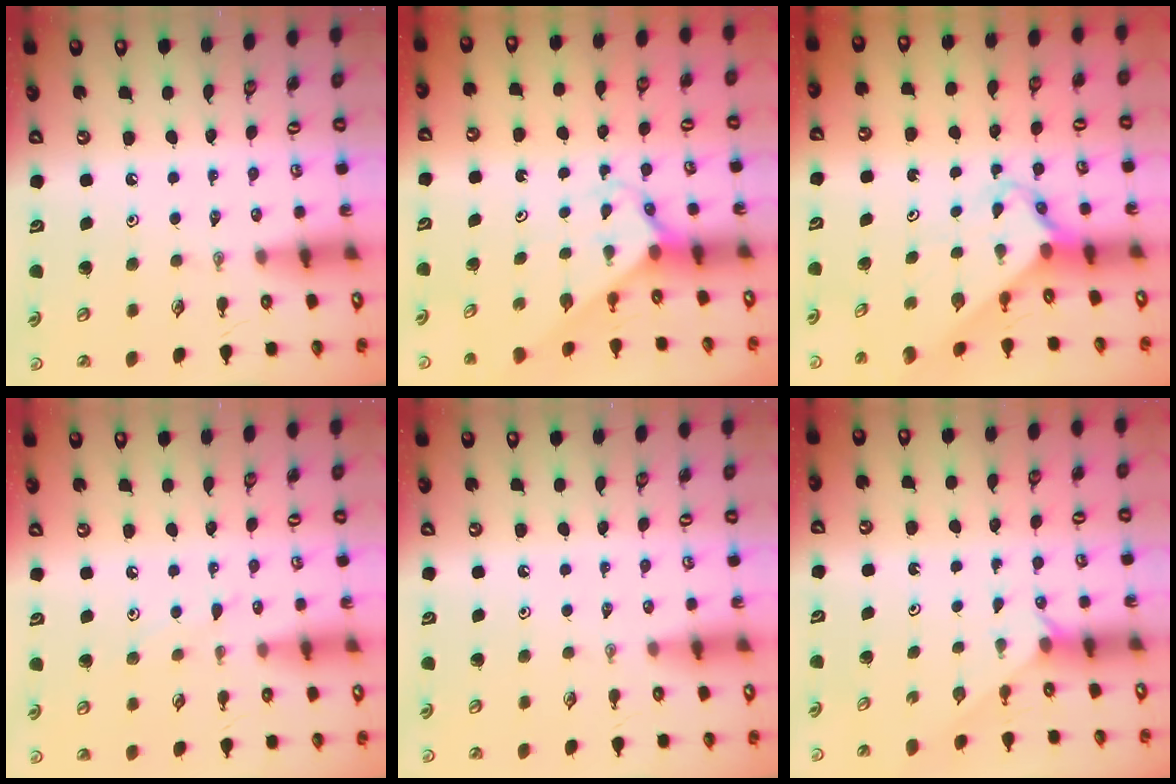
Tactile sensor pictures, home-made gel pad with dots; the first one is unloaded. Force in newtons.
{"total": 2.4, "press": 2.4, "slide": 0.2}
{"total": 2.4, "press": 2.4, "slide": 0.2}
{"total": 4.3, "press": 4.3, "slide": 0.5}
{"total": 0.0}
{"total": 1.8, "press": 1.8, "slide": 0.2}